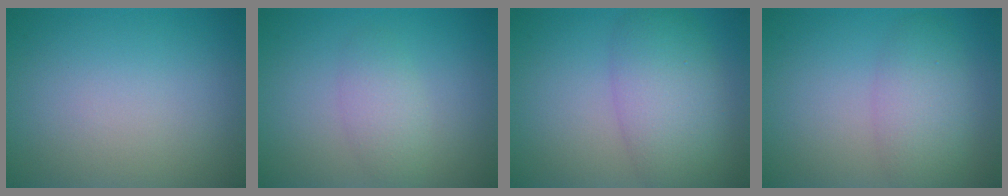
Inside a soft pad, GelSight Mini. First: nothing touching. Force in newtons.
{"total": 2.2, "press": 2.2, "slide": 0.1}
{"total": 6.3, "press": 6.3, "slide": 0.2}
{"total": 3.9, "press": 3.9, "slide": 0.3}